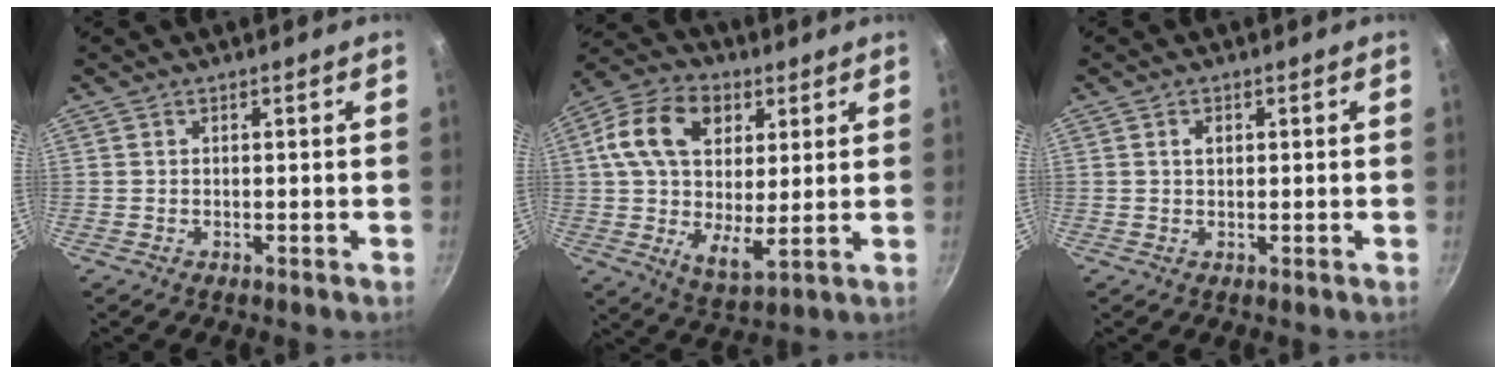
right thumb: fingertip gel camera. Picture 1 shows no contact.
{"total": 17.3, "force": [5.0, 10.8, 12.6], "torque": [-0.209, -0.011, 0.079]}
{"total": 1.7, "force": [0.5, 1.2, 1.1], "torque": [-0.013, 0.003, 0.009]}